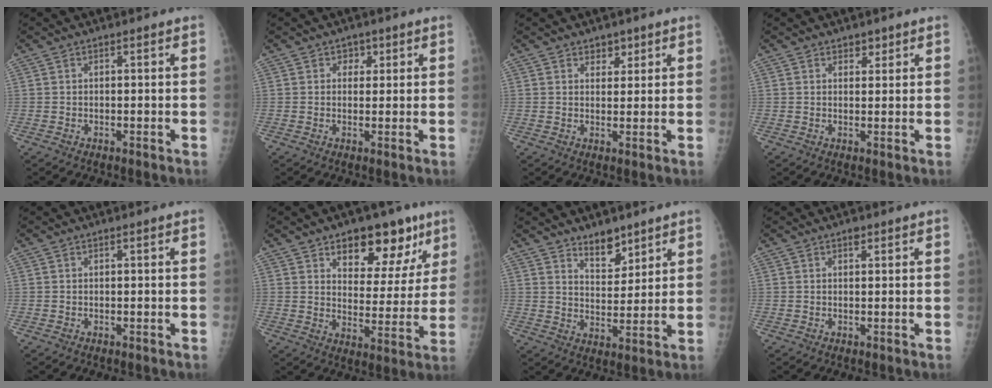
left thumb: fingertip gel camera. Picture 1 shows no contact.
{"total": 2.2, "force": [1.0, 1.9, 0.7], "torque": [0.013, -0.003, 0.009]}
{"total": 2.6, "force": [1.8, 1.7, 0.9], "torque": [0.008, -0.010, 0.025]}
{"total": 1.8, "force": [1.3, 1.1, 0.6], "torque": [0.008, -0.007, 0.017]}
{"total": 0.0}
{"total": 15.0, "force": [8.8, 8.2, 9.0], "torque": [-0.059, -0.042, 0.127]}
{"total": 6.6, "force": [5.0, 3.2, 3.0], "torque": [-0.022, -0.040, 0.087]}
{"total": 1.1, "force": [0.7, 0.6, 0.6], "torque": [-0.003, -0.003, 0.009]}